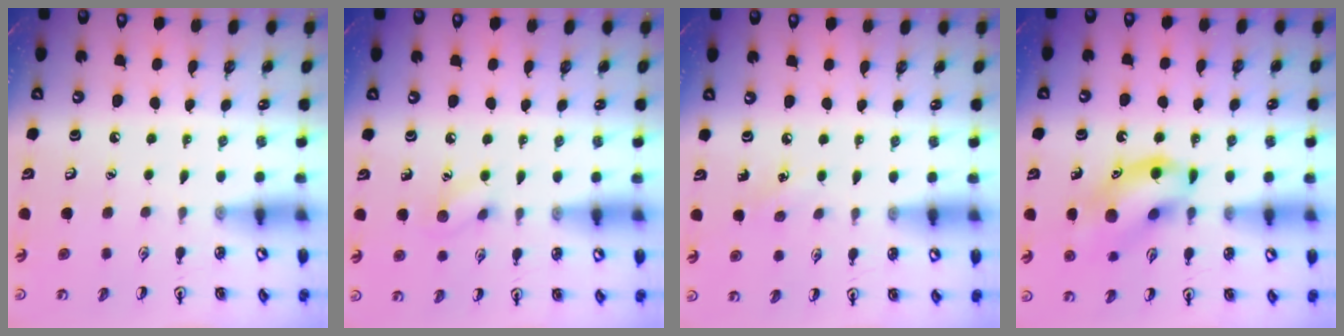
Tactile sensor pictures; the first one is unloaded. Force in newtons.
{"total": 6.0, "press": 5.9, "slide": 1.1}
{"total": 3.7, "press": 3.5, "slide": 1.3}
{"total": 12.6, "press": 12.5, "slide": 1.5}